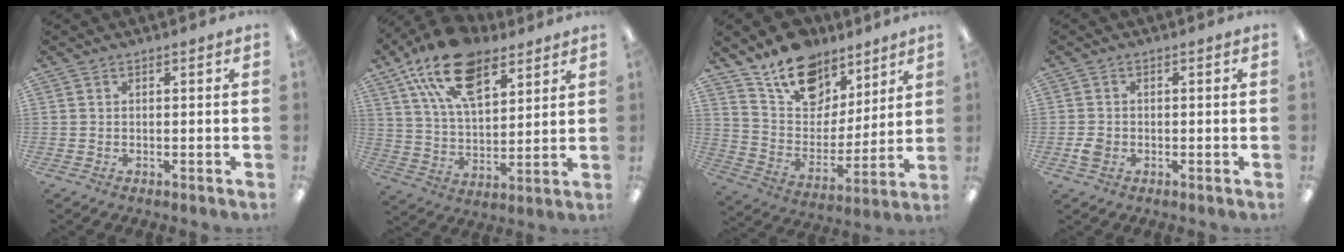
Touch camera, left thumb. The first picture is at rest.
{"total": 19.1, "force": [11.3, 9.9, 11.7], "torque": [-0.204, -0.040, 0.203]}
{"total": 16.3, "force": [12.3, 9.3, 5.2], "torque": [-0.095, -0.084, 0.229]}
{"total": 2.5, "force": [-0.7, 2.0, 1.3], "torque": [-0.022, 0.003, -0.011]}